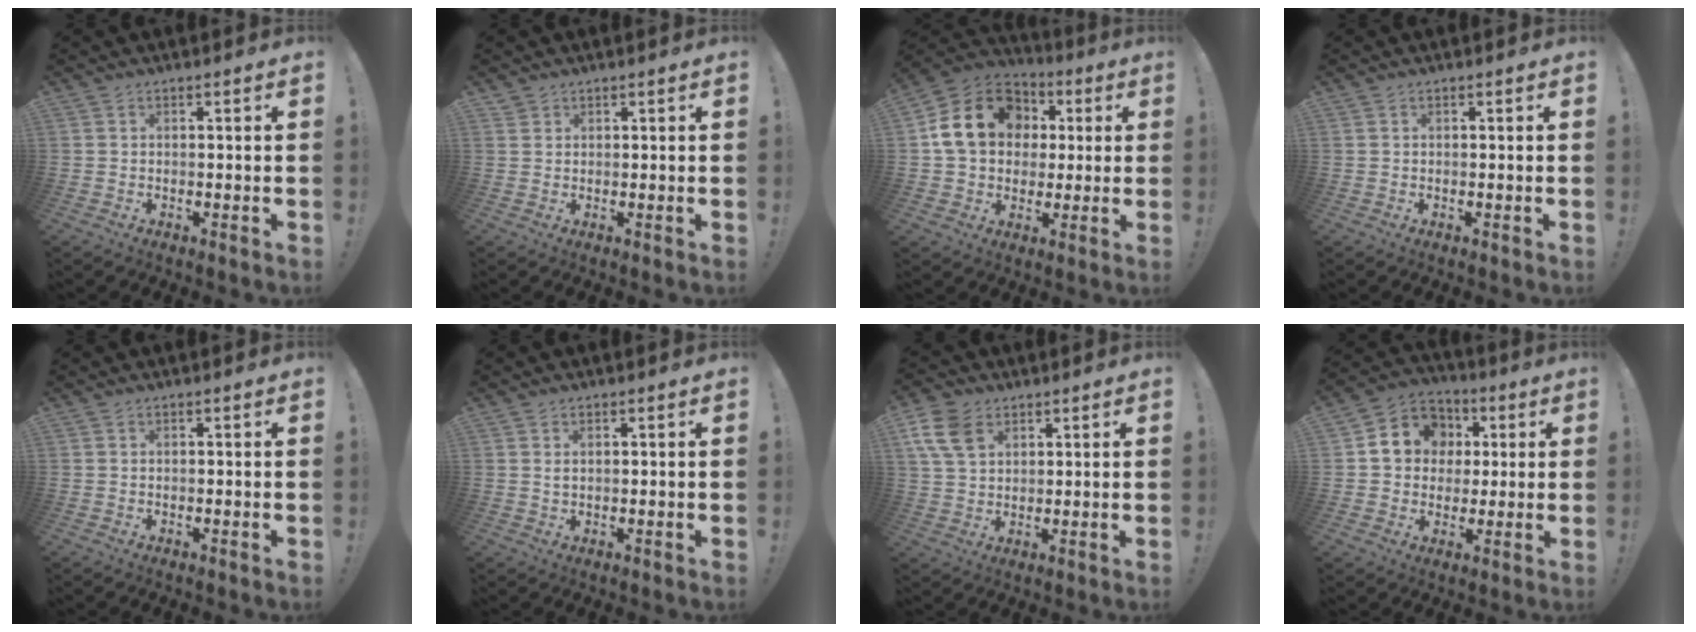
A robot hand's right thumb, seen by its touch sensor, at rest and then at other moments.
{"total": 1.3, "force": [1.1, 0.7, 0.1], "torque": [0.006, -0.008, 0.019]}
{"total": 18.2, "force": [4.8, 14.4, 10.0], "torque": [-0.152, 0.002, 0.097]}
{"total": 0.0}
{"total": 0.0}
{"total": 1.4, "force": [0.8, 0.6, 1.0], "torque": [-0.013, -0.003, 0.013]}
{"total": 10.5, "force": [4.7, 7.1, 6.1], "torque": [-0.127, -0.006, 0.096]}
{"total": 11.3, "force": [2.2, 10.2, 4.2], "torque": [-0.059, 0.001, 0.048]}